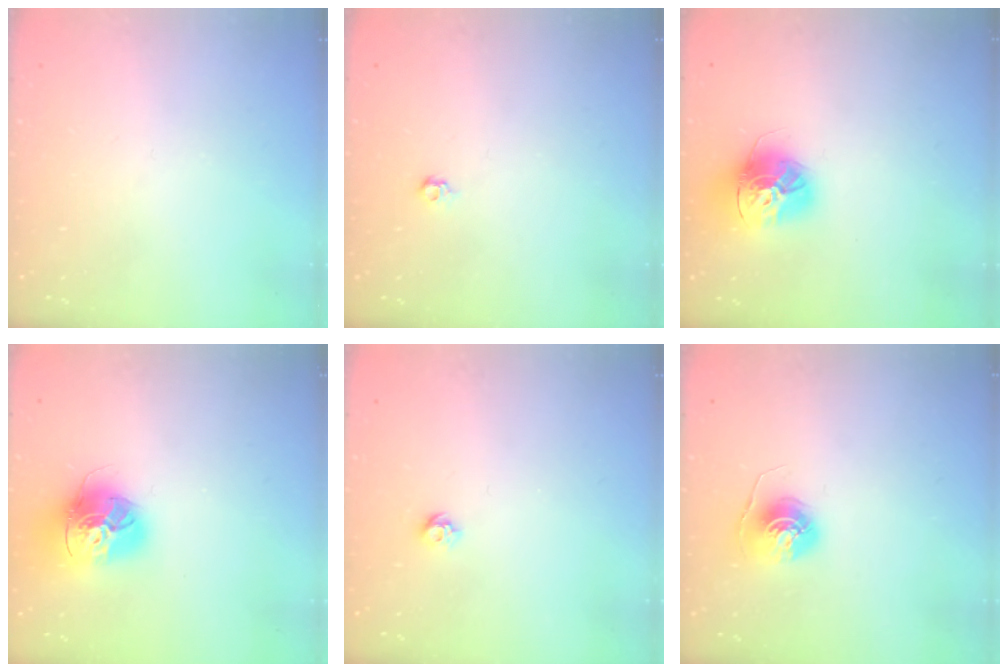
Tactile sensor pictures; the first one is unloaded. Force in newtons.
{"total": 3.9, "press": 3.8, "slide": 0.8}
{"total": 15.6, "press": 15.5, "slide": 1.4}
{"total": 17.1, "press": 17.0, "slide": 1.9}
{"total": 5.3, "press": 5.3, "slide": 0.8}
{"total": 6.4, "press": 6.4, "slide": 0.6}